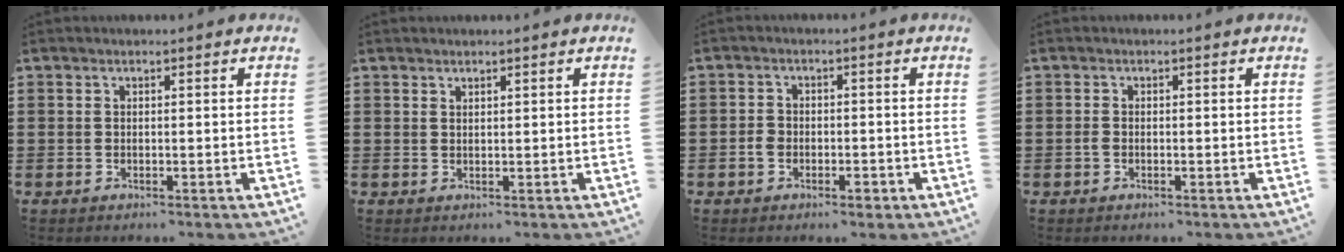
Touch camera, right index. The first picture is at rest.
{"total": 1.0, "force": [1.0, 0.0, 0.1], "torque": [-0.002, -0.001, 0.021]}
{"total": 2.3, "force": [-1.0, 1.6, 1.3], "torque": [-0.035, -0.004, -0.021]}
{"total": 0.8, "force": [-0.4, 0.5, 0.5], "torque": [-0.012, -0.002, -0.007]}